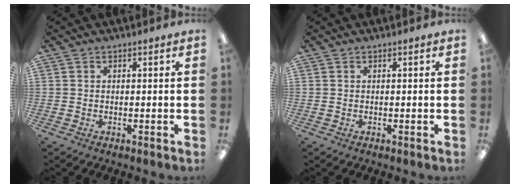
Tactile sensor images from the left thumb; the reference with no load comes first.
{"total": 0.0}